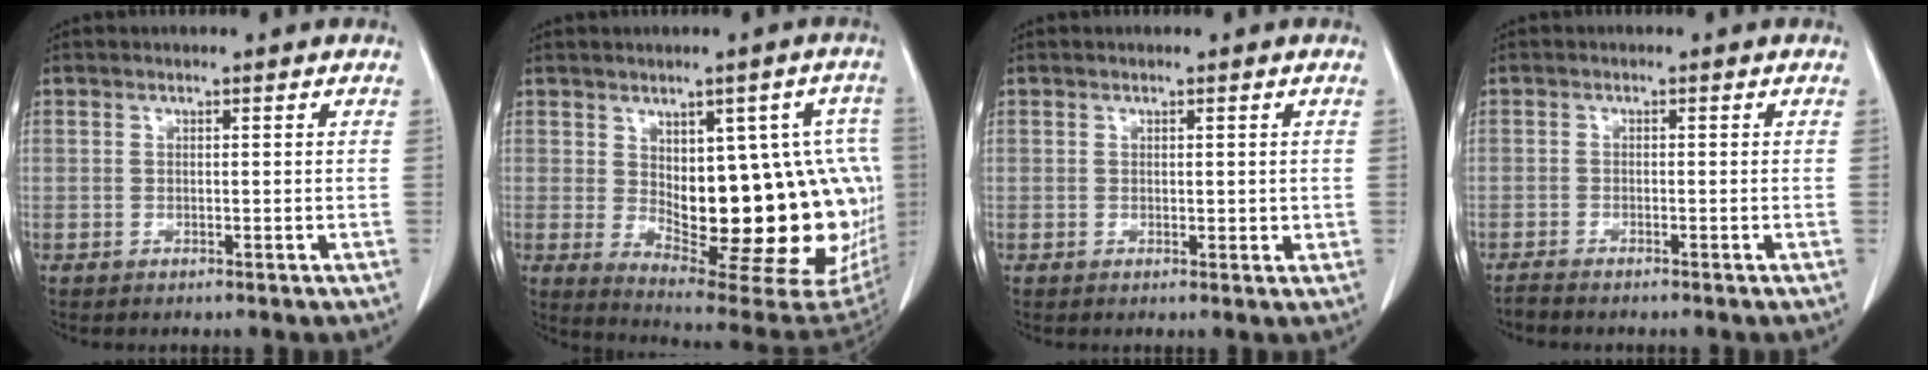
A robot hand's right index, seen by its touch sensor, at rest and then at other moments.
{"total": 21.5, "force": [-0.1, 8.1, 20.0], "torque": [-0.180, 0.015, 0.030]}
{"total": 1.3, "force": [0.4, 0.9, 0.8], "torque": [-0.006, -0.003, 0.008]}
{"total": 0.8, "force": [-0.7, 0.1, 0.3], "torque": [-0.008, -0.002, -0.014]}